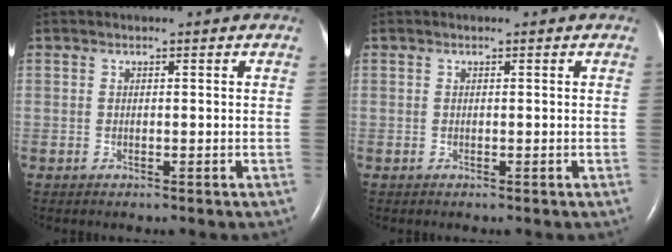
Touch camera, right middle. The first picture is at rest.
{"total": 0.0}